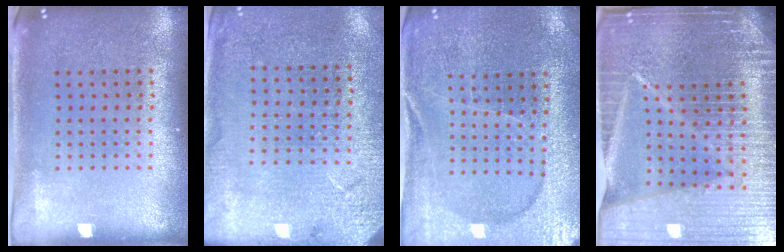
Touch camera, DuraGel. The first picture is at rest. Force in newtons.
{"total": 2.6, "press": 2.6, "slide": 0.4}
{"total": 1.8, "press": 1.8, "slide": 0.2}
{"total": 7.2, "press": 6.1, "slide": 3.8}